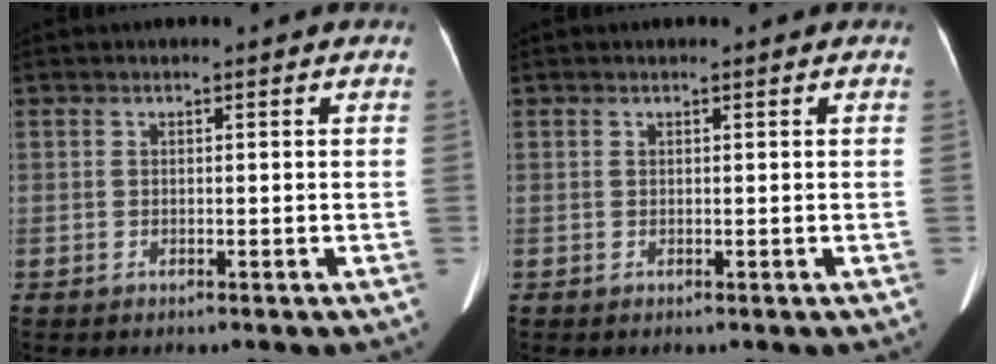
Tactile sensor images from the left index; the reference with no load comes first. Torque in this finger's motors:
{"motor_torque": [-0.12, -0.18, -0.03, 0.00]}